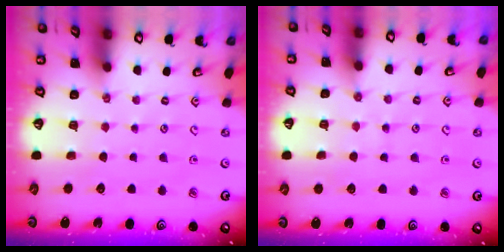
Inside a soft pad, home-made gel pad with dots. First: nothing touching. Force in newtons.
{"total": 5.3, "press": 5.3, "slide": 0.6}